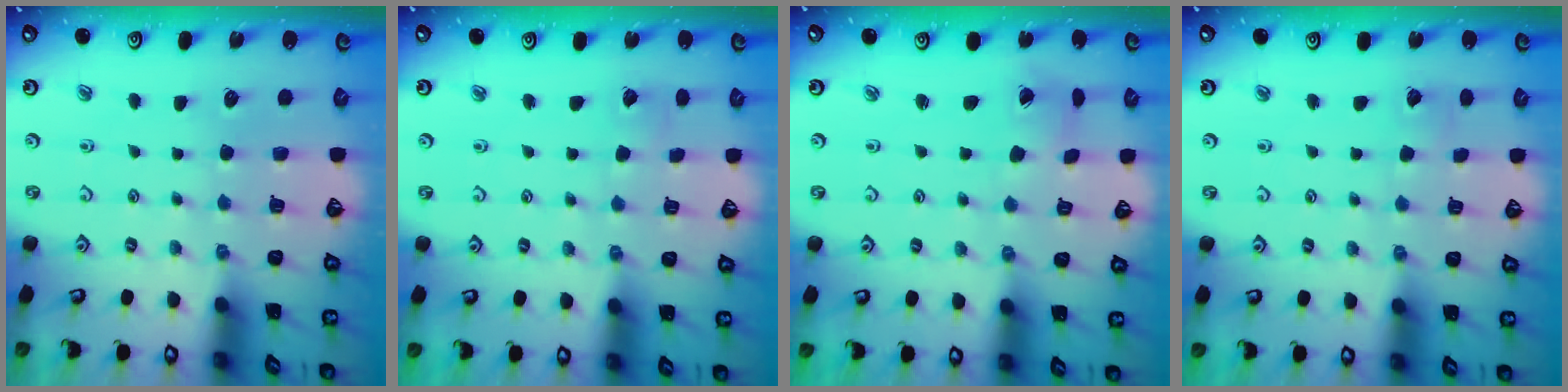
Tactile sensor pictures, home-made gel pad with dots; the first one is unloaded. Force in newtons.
{"total": 1.7, "press": 1.7, "slide": 0.1}
{"total": 1.5, "press": 1.4, "slide": 0.2}
{"total": 1.7, "press": 1.7, "slide": 0.1}